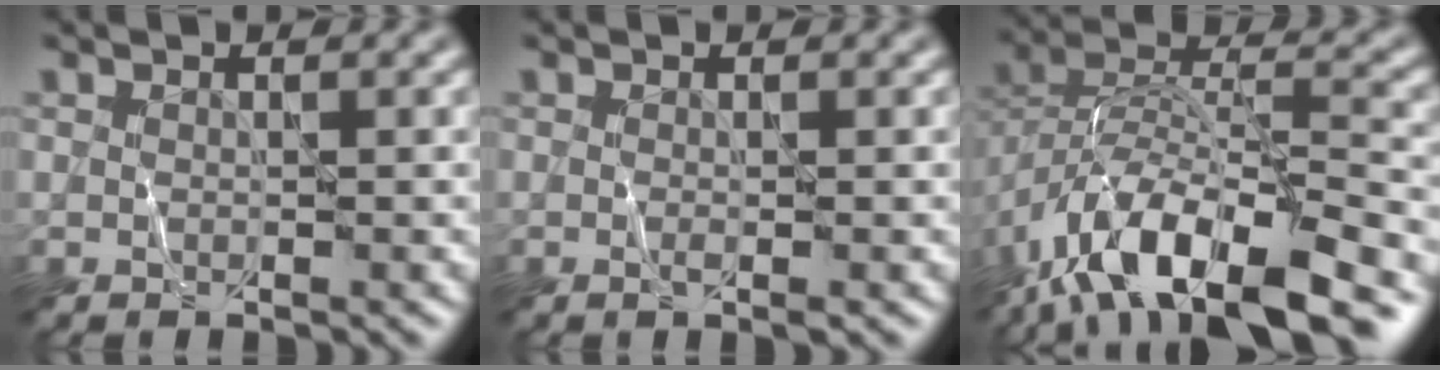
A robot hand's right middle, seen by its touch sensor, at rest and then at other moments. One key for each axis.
{"total": 0.8, "fx": -0.2, "fy": 0.1, "fz": 0.8, "tx": -0.015, "ty": -0.005, "tz": -0.004}
{"total": 13.7, "fx": -9.2, "fy": 4.8, "fz": 8.9, "tx": -0.167, "ty": 0.007, "tz": -0.167}